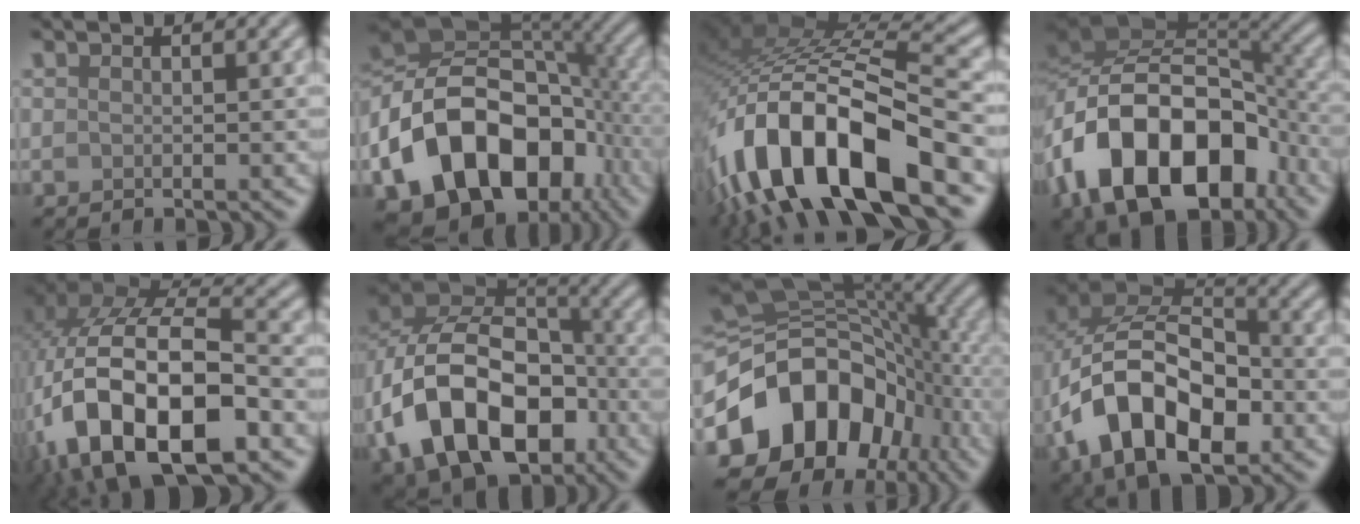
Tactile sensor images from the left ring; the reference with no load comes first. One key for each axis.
{"total": 17.5, "fx": -6.5, "fy": 11.8, "fz": 11.1, "tx": -0.197, "ty": -0.010, "tz": -0.119}
{"total": 15.0, "fx": -7.3, "fy": 5.9, "fz": 11.7, "tx": -0.220, "ty": -0.001, "tz": -0.127}
{"total": 15.2, "fx": -6.6, "fy": 9.7, "fz": 9.7, "tx": -0.168, "ty": 0.004, "tz": -0.117}
{"total": 16.4, "fx": -6.1, "fy": 9.0, "fz": 12.3, "tx": -0.238, "ty": -0.021, "tz": -0.100}
{"total": 14.8, "fx": -4.9, "fy": 9.8, "fz": 10.0, "tx": -0.190, "ty": -0.015, "tz": -0.088}
{"total": 15.2, "fx": -4.9, "fy": 11.5, "fz": 8.6, "tx": -0.163, "ty": -0.008, "tz": -0.097}
{"total": 13.9, "fx": -4.1, "fy": 8.7, "fz": 10.0, "tx": -0.186, "ty": -0.004, "tz": -0.076}